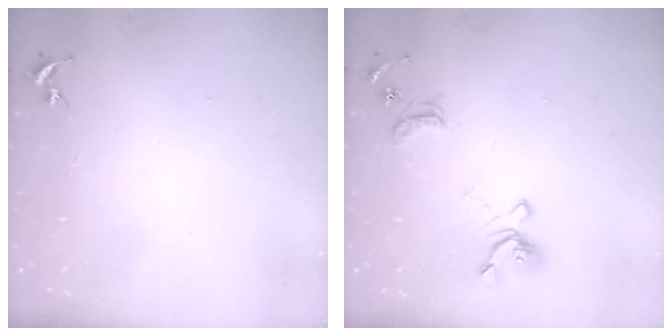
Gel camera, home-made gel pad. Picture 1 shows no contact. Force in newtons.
{"total": 14.2, "press": 14.1, "slide": 1.6}